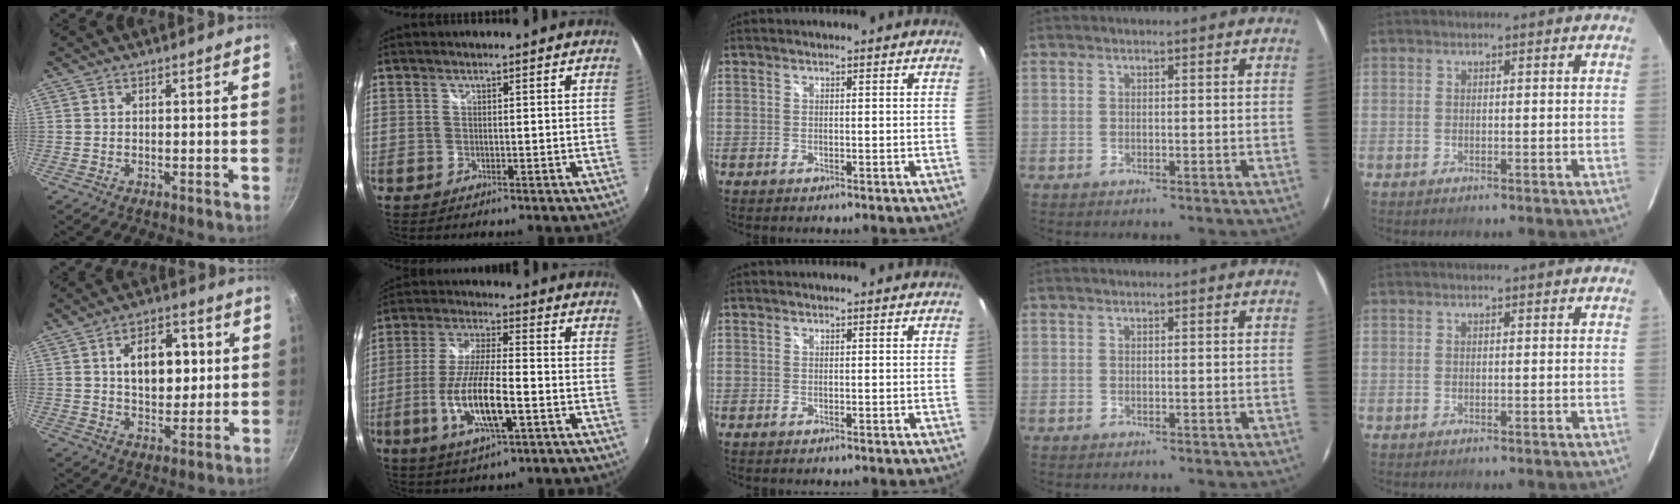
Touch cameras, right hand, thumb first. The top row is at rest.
{"thumb": {"total": 12.1, "force": [2.2, 7.6, 9.2], "torque": [-0.099, 0.001, 0.031]}, "index": {"total": 13.2, "force": [-4.1, 3.3, 12.1], "torque": [-0.247, -0.012, -0.075]}}